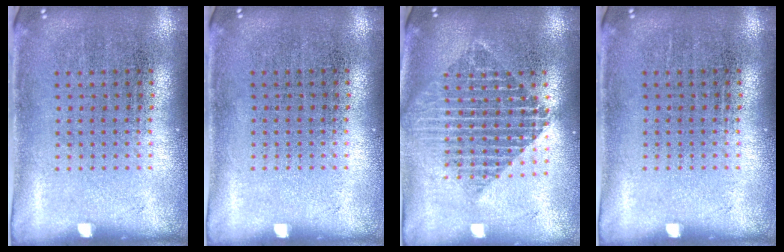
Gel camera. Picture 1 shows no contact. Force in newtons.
{"total": 0.0}
{"total": 2.0, "press": 1.6, "slide": 1.2}
{"total": 0.0}